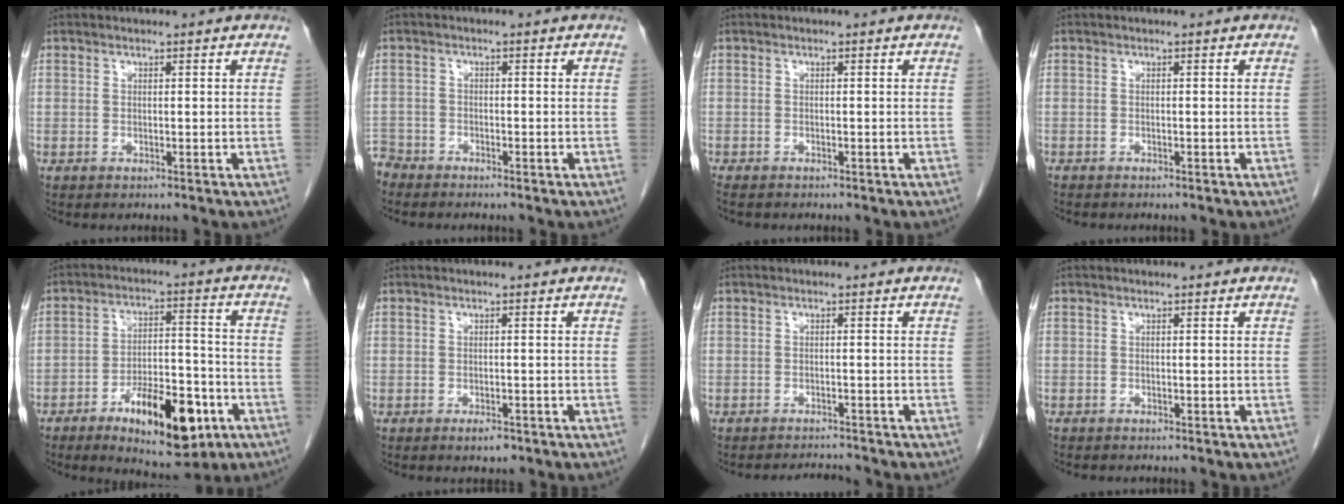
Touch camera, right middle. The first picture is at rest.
{"total": 3.4, "force": [-3.3, 1.0, -0.3], "torque": [0.003, -0.006, -0.067]}
{"total": 2.7, "force": [-2.3, 0.7, 1.3], "torque": [-0.024, -0.009, -0.032]}
{"total": 1.4, "force": [-1.2, 0.3, 0.6], "torque": [-0.014, -0.004, -0.017]}
{"total": 14.1, "force": [-6.9, 5.0, 11.3], "torque": [-0.169, 0.004, -0.099]}
{"total": 1.8, "force": [-1.2, 0.7, 1.2], "torque": [-0.018, 0.000, -0.013]}
{"total": 2.6, "force": [-2.6, -0.3, -0.2], "torque": [0.001, -0.015, -0.039]}
{"total": 0.7, "force": [-0.6, 0.1, 0.3], "torque": [-0.008, -0.001, -0.010]}